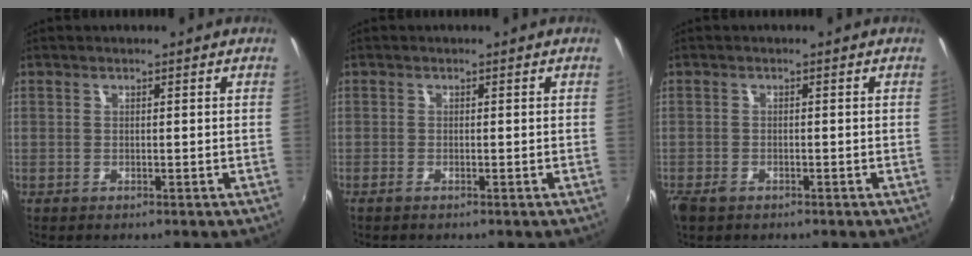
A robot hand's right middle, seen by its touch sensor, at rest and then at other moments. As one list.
[{"total": 0.8, "force": [-0.7, 0.0, 0.5], "torque": [-0.010, -0.004, -0.016]}, {"total": 2.9, "force": [-2.1, 1.4, 1.4], "torque": [-0.034, -0.010, -0.040]}]